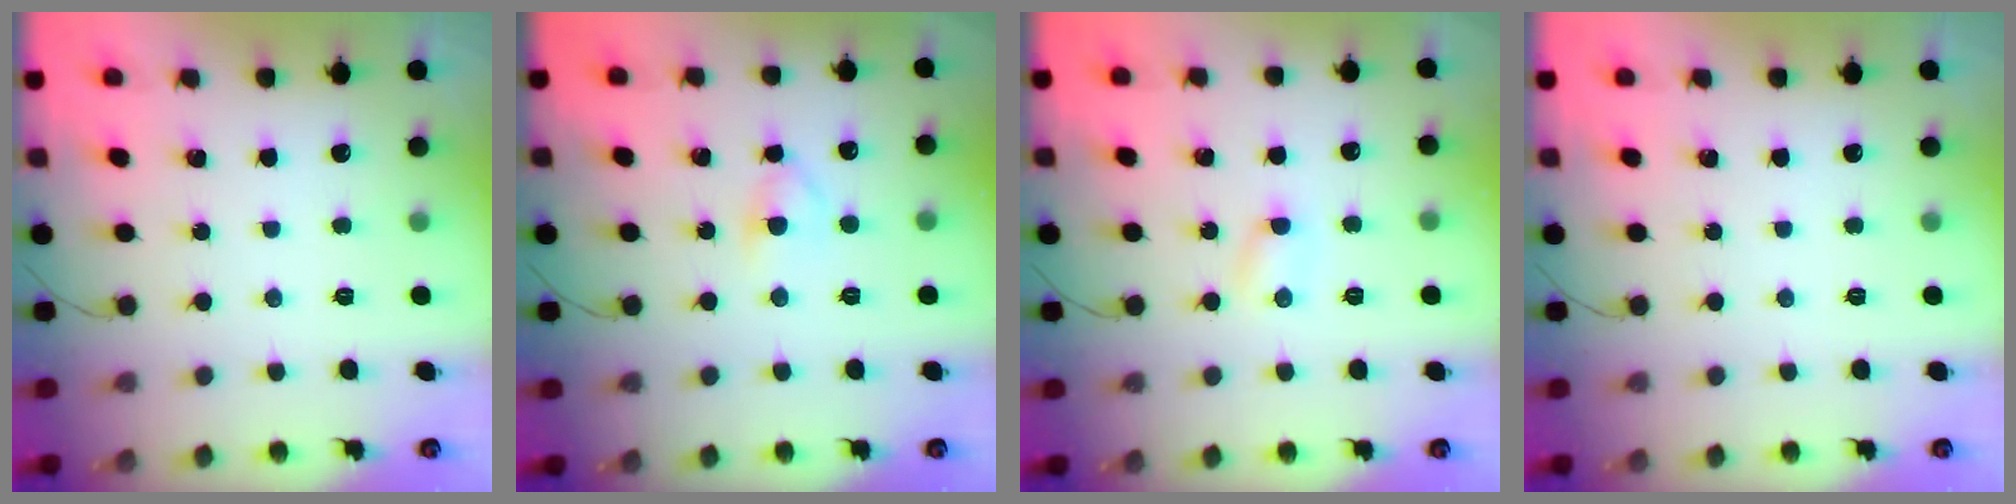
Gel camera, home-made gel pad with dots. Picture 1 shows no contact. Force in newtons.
{"total": 3.8, "press": 3.6, "slide": 1.3}
{"total": 1.8, "press": 1.7, "slide": 0.5}
{"total": 0.0}